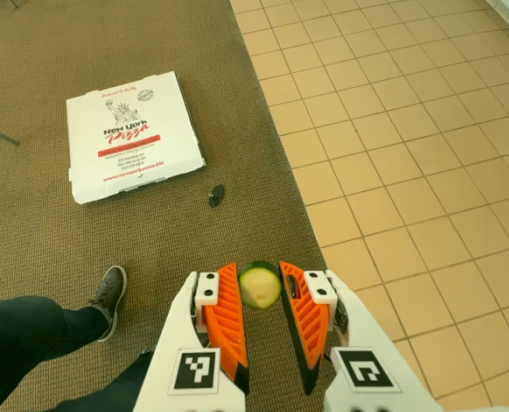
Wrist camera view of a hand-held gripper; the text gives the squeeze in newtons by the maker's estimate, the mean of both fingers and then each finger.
{"total": 7.0, "left": 7.0, "right": 7.0}